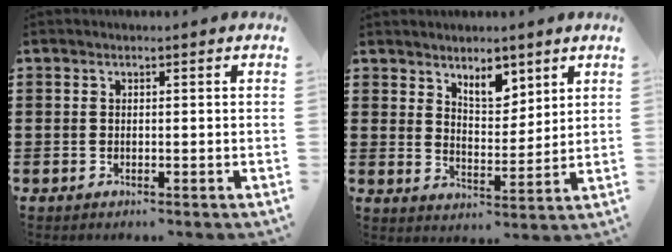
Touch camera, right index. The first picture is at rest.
{"total": 5.4, "force": [4.1, 2.6, 2.4], "torque": [-0.044, -0.006, 0.073]}